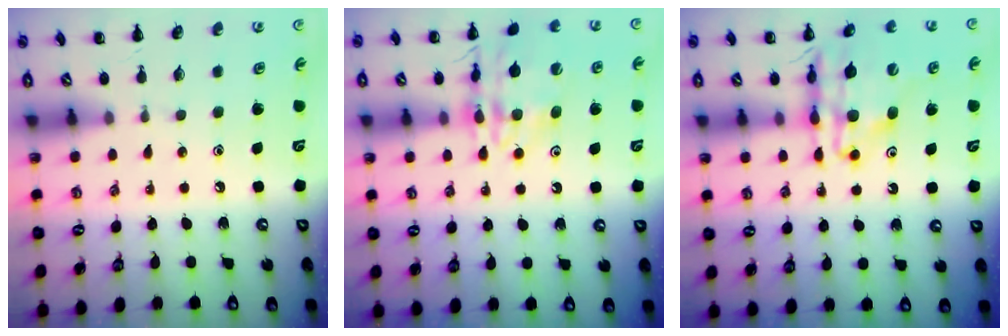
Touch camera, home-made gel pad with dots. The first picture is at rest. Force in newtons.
{"total": 16.0, "press": 16.0, "slide": 1.7}
{"total": 15.9, "press": 15.3, "slide": 4.0}